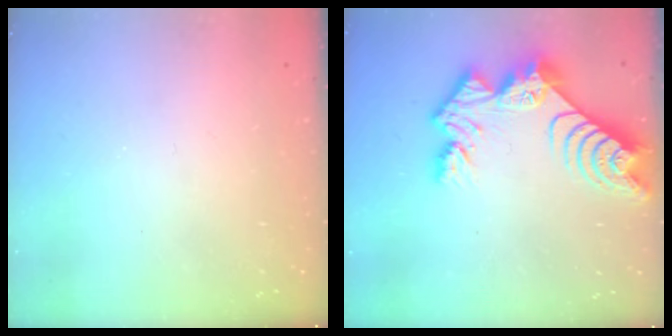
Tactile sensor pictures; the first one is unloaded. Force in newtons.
{"total": 14.2, "press": 14.1, "slide": 1.1}